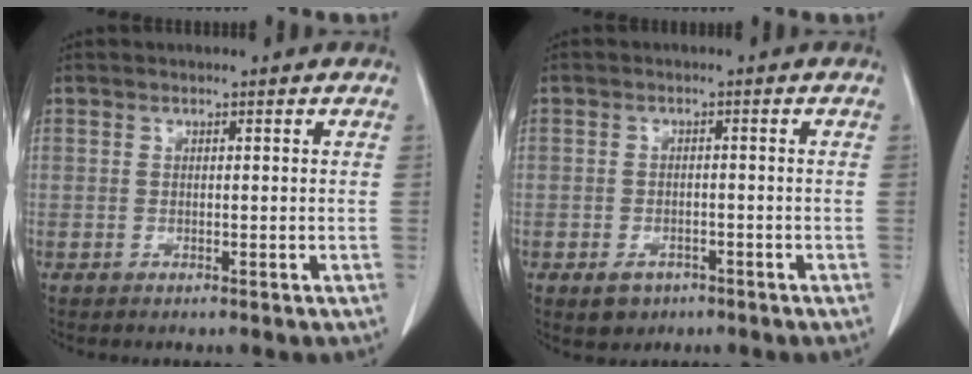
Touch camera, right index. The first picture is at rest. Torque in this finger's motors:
{"motor_torque": [0.33, -0.20, -0.04, 0.01]}